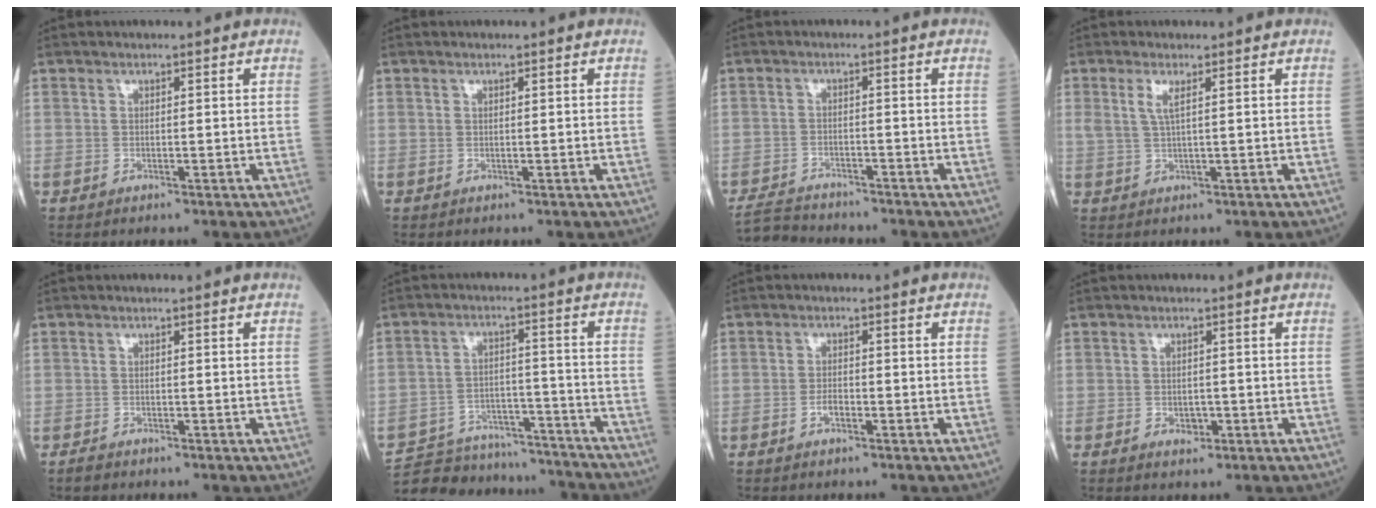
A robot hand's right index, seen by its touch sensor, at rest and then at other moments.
{"total": 0.0}
{"total": 5.6, "force": [-5.5, 0.8, 0.6], "torque": [-0.014, -0.019, -0.095]}
{"total": 2.6, "force": [1.1, 0.3, 2.3], "torque": [-0.056, 0.002, 0.023]}
{"total": 1.1, "force": [-0.9, 0.5, 0.3], "torque": [-0.015, -0.003, -0.014]}
{"total": 20.1, "force": [-18.9, 4.6, 4.9], "torque": [-0.113, 0.010, -0.265]}
{"total": 1.6, "force": [-0.8, 0.7, 1.2], "torque": [-0.021, 0.003, -0.015]}
{"total": 1.8, "force": [-0.7, 1.2, 1.2], "torque": [-0.015, 0.001, -0.006]}